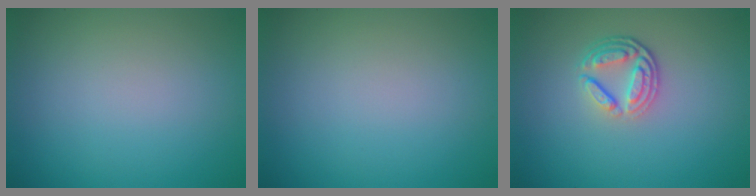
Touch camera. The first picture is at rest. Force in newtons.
{"total": 0.0}
{"total": 3.7, "press": 2.7, "slide": 2.4}